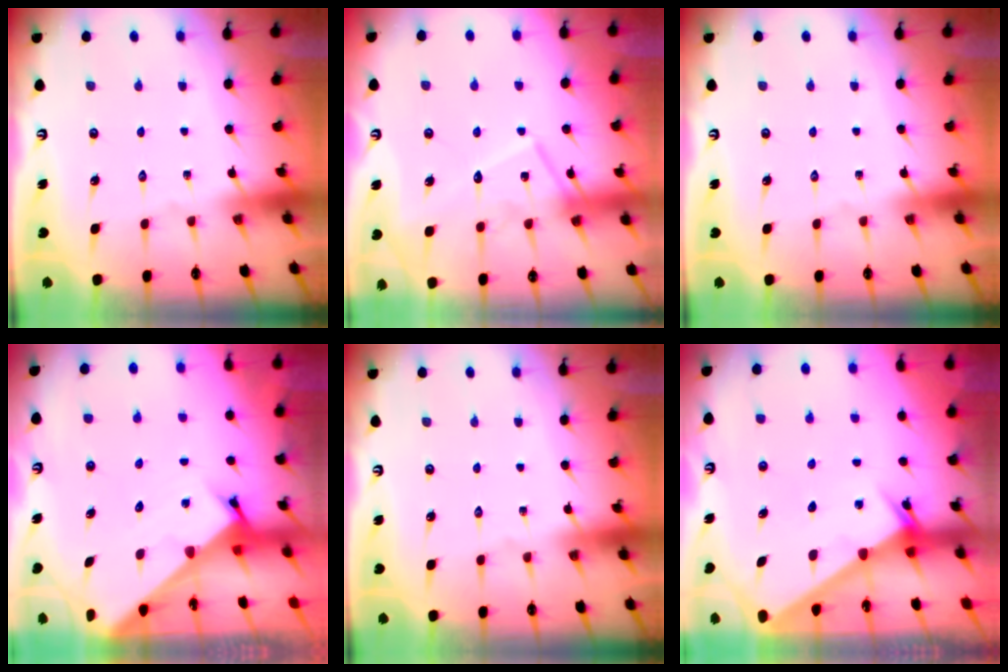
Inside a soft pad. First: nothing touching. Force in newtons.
{"total": 13.6, "press": 13.5, "slide": 1.0}
{"total": 0.0}
{"total": 2.6, "press": 2.6, "slide": 0.3}
{"total": 0.0}
{"total": 1.9, "press": 1.9, "slide": 0.1}